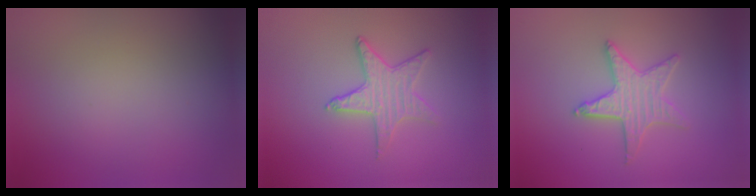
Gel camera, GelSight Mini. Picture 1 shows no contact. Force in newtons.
{"total": 2.8, "press": 2.7, "slide": 0.7}
{"total": 3.1, "press": 3.1, "slide": 0.5}